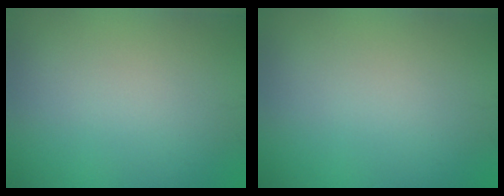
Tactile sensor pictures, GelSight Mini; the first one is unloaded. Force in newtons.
{"total": 0.0}